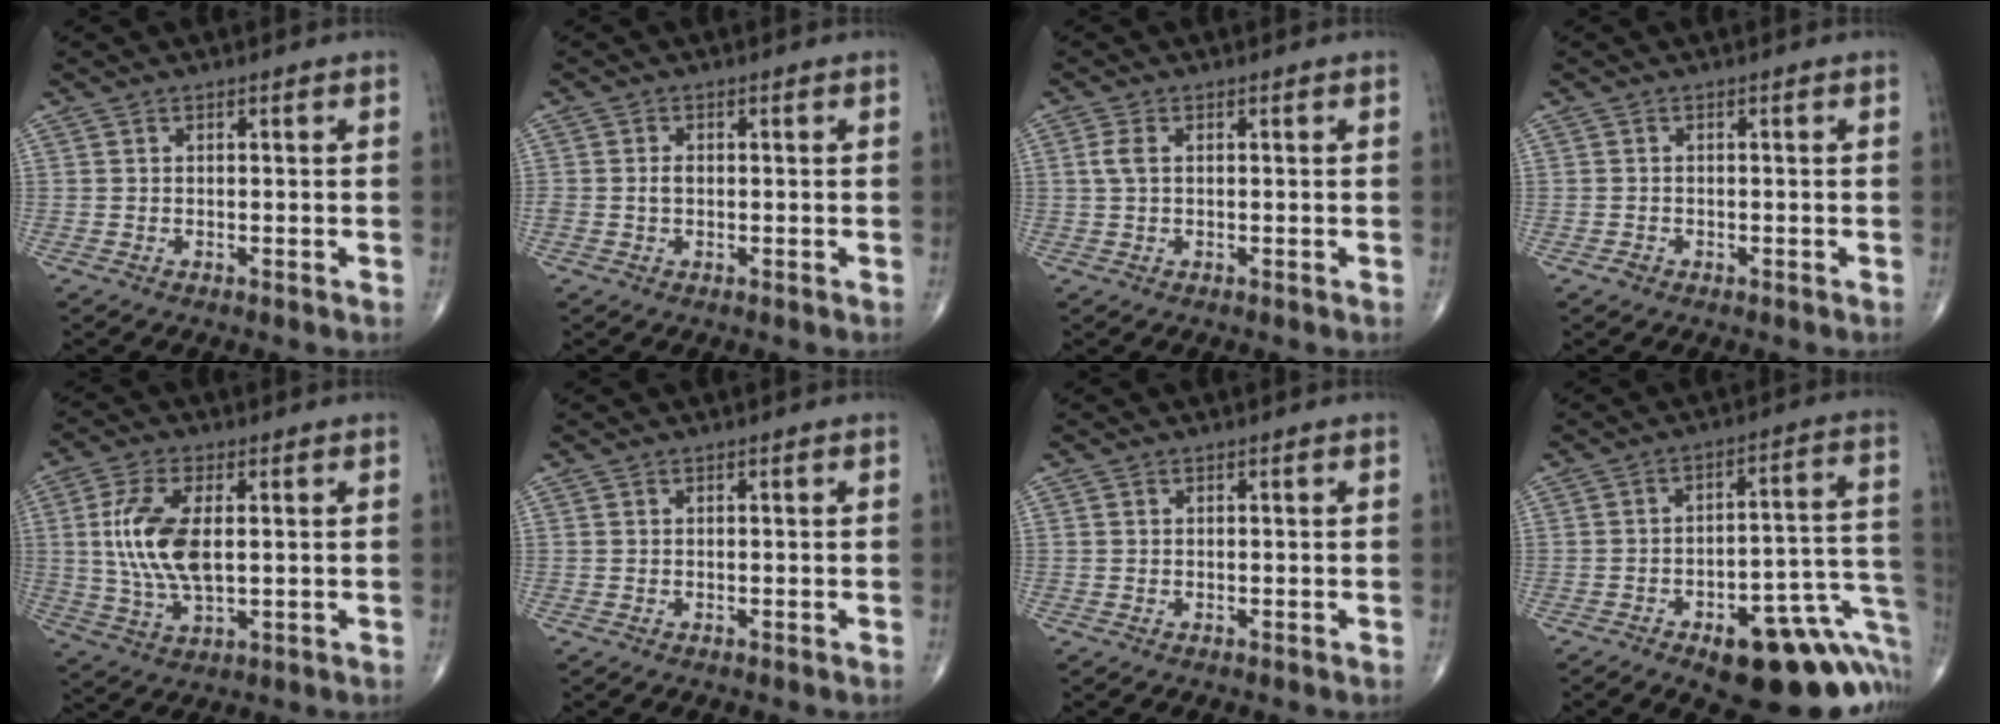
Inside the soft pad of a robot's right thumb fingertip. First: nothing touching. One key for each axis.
{"total": 1.5, "fx": -0.1, "fy": 1.0, "fz": 1.1, "tx": -0.021, "ty": 0.001, "tz": -0.002}
{"total": 2.2, "fx": 0.4, "fy": 1.1, "fz": 1.8, "tx": -0.050, "ty": 0.008, "tz": 0.007}
{"total": 0.8, "fx": -0.5, "fy": 0.6, "fz": 0.2, "tx": -0.001, "ty": 0.003, "tz": -0.012}
{"total": 12.0, "fx": 1.3, "fy": 5.7, "fz": 10.5, "tx": -0.224, "ty": -0.006, "tz": 0.029}
{"total": 0.0}
{"total": 0.0}
{"total": 21.4, "fx": -9.1, "fy": 9.0, "fz": 17.2, "tx": -0.140, "ty": 0.073, "tz": -0.106}